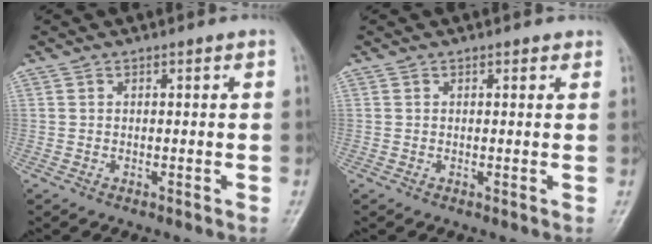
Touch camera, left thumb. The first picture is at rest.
{"total": 1.1, "force": [0.9, 0.6, 0.4], "torque": [0.004, -0.003, 0.005]}